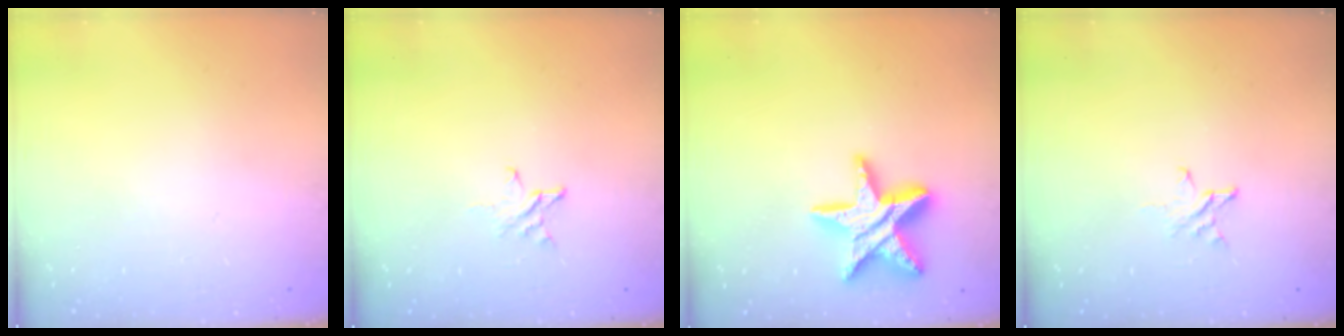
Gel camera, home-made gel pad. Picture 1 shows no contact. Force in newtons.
{"total": 3.0, "press": 3.0, "slide": 0.3}
{"total": 15.9, "press": 15.9, "slide": 1.2}
{"total": 3.0, "press": 3.0, "slide": 0.3}